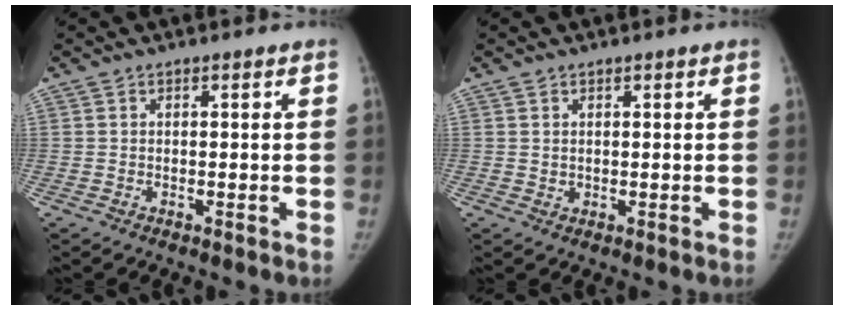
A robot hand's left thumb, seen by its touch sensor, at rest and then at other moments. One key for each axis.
{"total": 1.1, "fx": 0.6, "fy": 0.9, "fz": 0.1, "tx": 0.010, "ty": -0.003, "tz": 0.006}